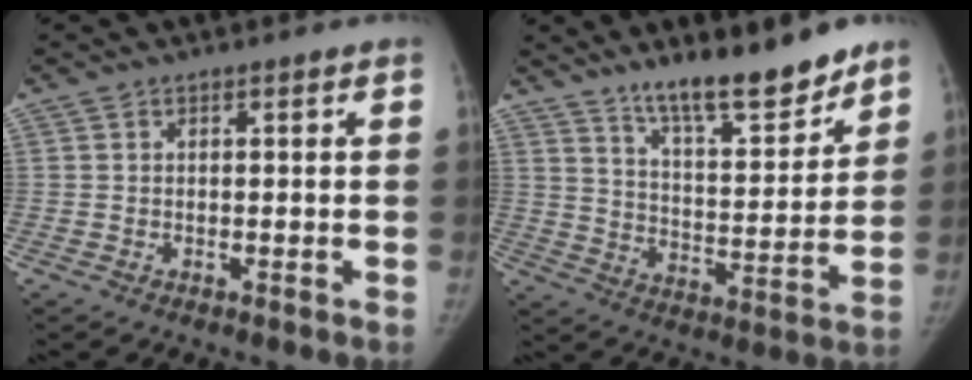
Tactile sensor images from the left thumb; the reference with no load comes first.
{"total": 14.8, "force": [11.8, 3.4, 8.3], "torque": [-0.100, -0.084, 0.197]}